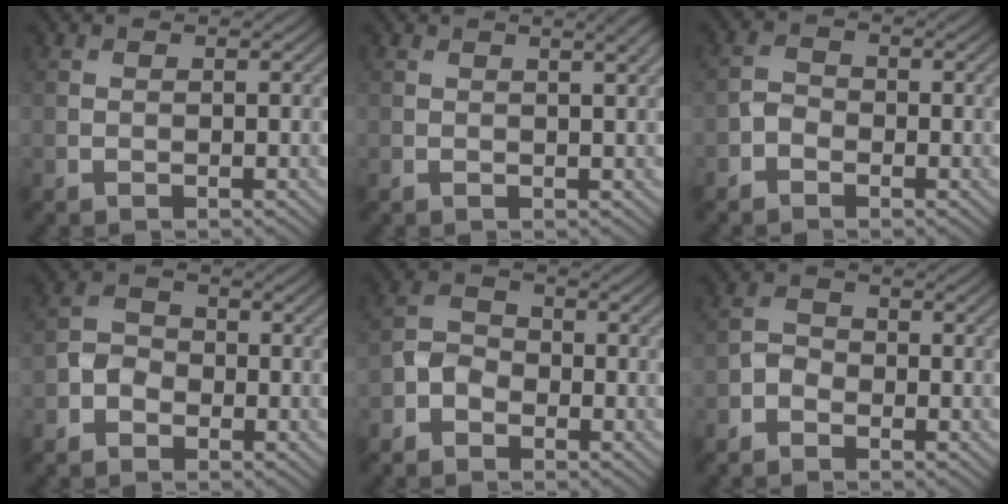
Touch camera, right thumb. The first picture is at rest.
{"total": 2.3, "force": [1.2, 0.5, 1.8], "torque": [-0.025, 0.001, 0.009]}
{"total": 1.9, "force": [-1.2, 1.3, 0.7], "torque": [-0.015, 0.005, -0.031]}
{"total": 3.0, "force": [-1.4, 2.3, 1.3], "torque": [-0.026, 0.007, -0.035]}
{"total": 3.2, "force": [-1.7, 2.3, 1.5], "torque": [-0.031, 0.008, -0.043]}
{"total": 2.2, "force": [-1.4, 1.5, 0.8], "torque": [-0.016, 0.007, -0.036]}